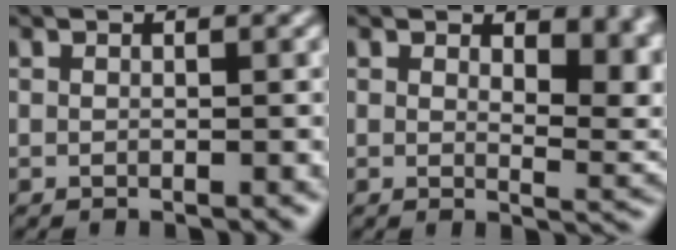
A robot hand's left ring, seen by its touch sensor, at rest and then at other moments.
{"total": 5.1, "force": [2.4, 2.5, 3.7], "torque": [-0.038, -0.009, 0.038]}